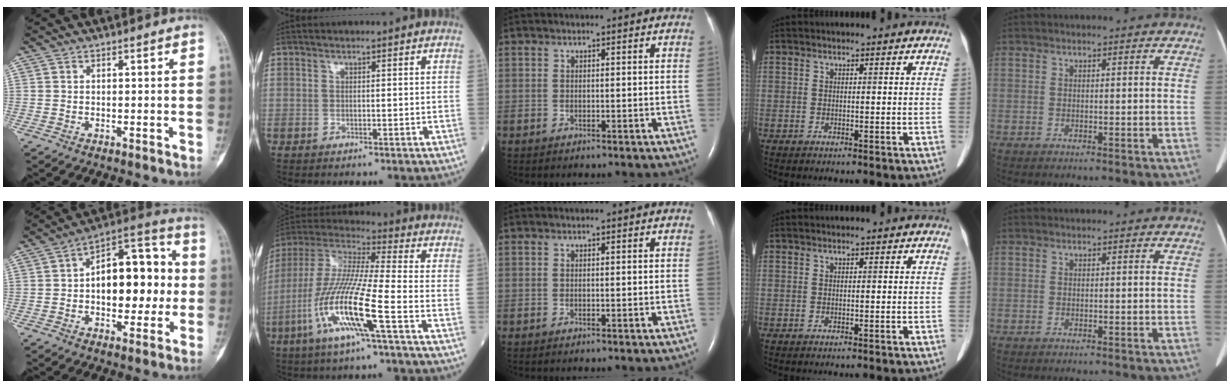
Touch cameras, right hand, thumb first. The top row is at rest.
{"thumb": {"total": 17.6, "force": [0.3, 10.2, 14.3], "torque": [-0.162, 0.035, 0.000]}, "index": {"total": 15.4, "force": [-5.7, 0.4, 14.3], "torque": [-0.308, -0.014, -0.115]}}